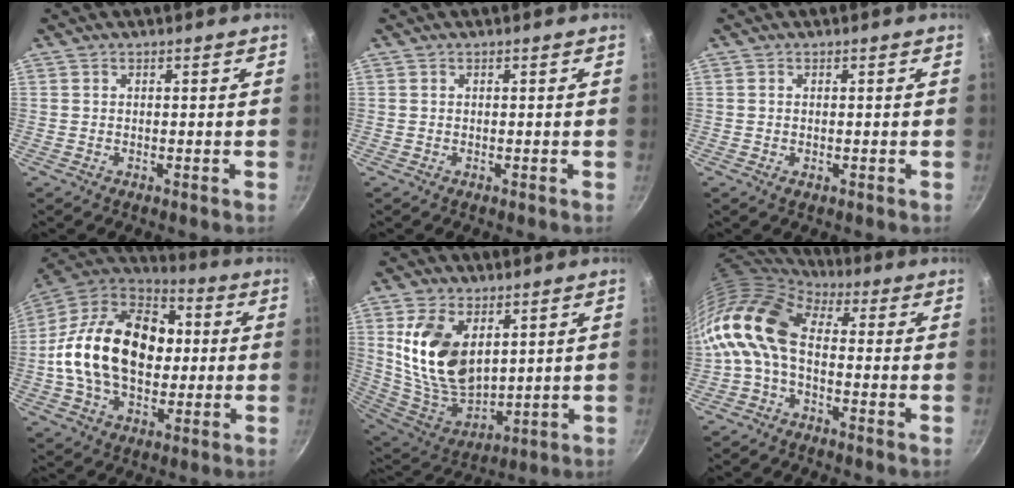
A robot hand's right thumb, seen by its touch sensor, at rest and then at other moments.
{"total": 0.0}
{"total": 0.6, "force": [-0.1, 0.3, 0.5], "torque": [-0.008, -0.001, -0.002]}
{"total": 24.6, "force": [0.9, 16.7, 18.0], "torque": [-0.281, 0.032, 0.003]}
{"total": 16.7, "force": [4.9, 10.2, 12.2], "torque": [-0.211, -0.042, 0.110]}
{"total": 11.1, "force": [-1.0, 6.8, 8.7], "torque": [-0.157, 0.026, -0.038]}